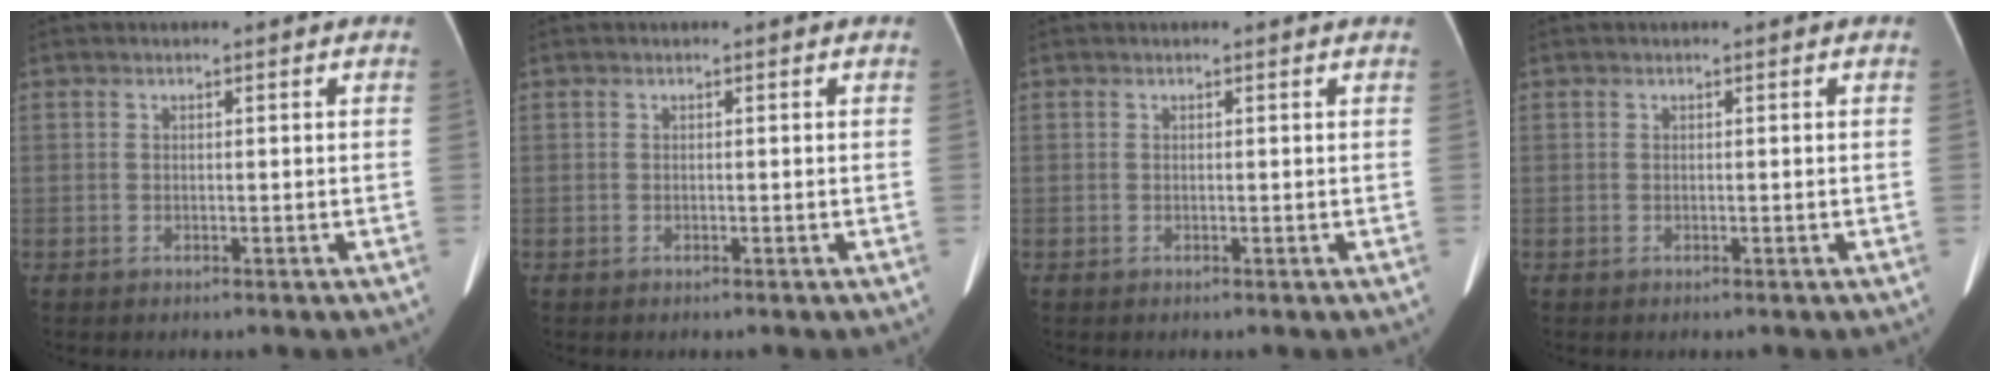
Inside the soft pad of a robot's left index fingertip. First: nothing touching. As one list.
[{"total": 0.0}, {"total": 0.5, "force": [0.5, 0.2, 0.1], "torque": [-0.008, 0.004, 0.000]}, {"total": 0.0}]